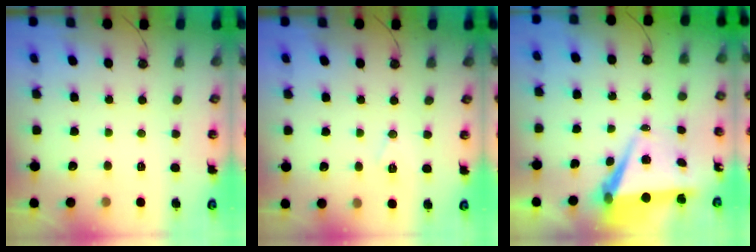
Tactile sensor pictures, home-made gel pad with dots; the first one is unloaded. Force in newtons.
{"total": 7.0, "press": 5.3, "slide": 4.6}
{"total": 7.0, "press": 5.5, "slide": 4.3}